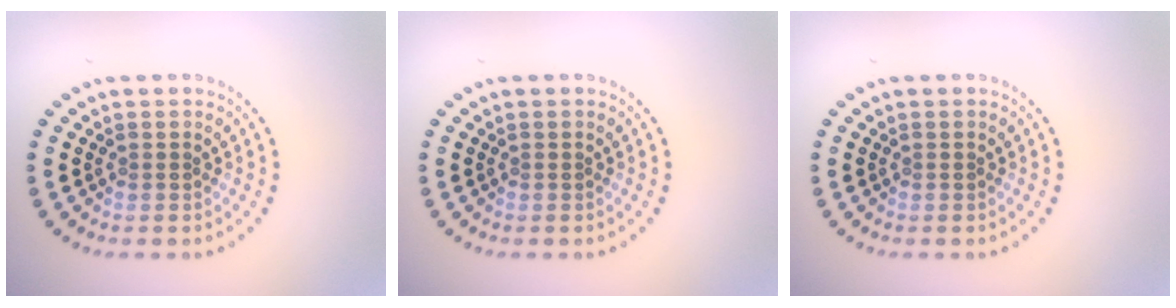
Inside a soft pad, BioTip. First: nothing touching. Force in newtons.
{"total": 0.0}
{"total": 0.0}